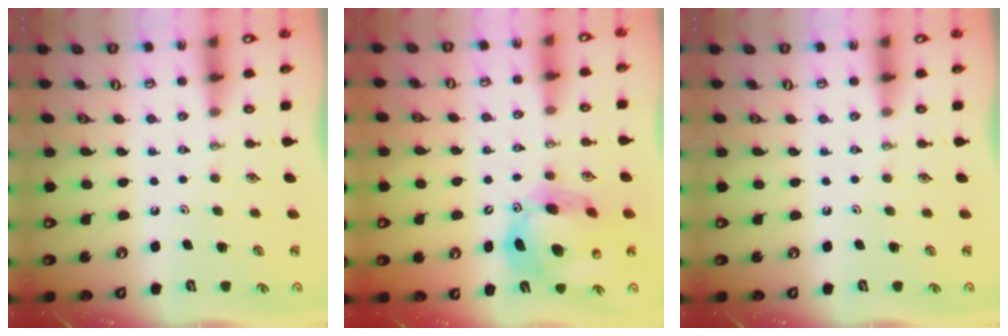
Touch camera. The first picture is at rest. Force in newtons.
{"total": 16.6, "press": 16.4, "slide": 2.6}
{"total": 0.0}